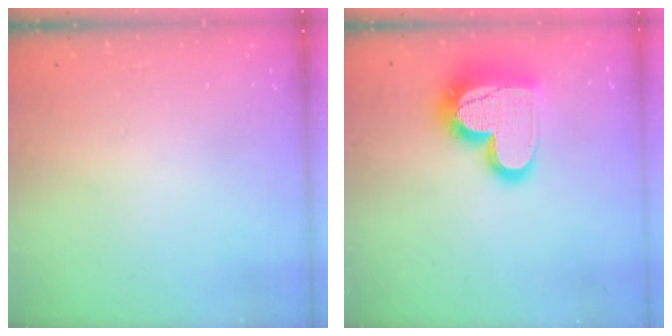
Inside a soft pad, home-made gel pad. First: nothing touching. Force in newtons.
{"total": 18.1, "press": 18.1, "slide": 1.4}